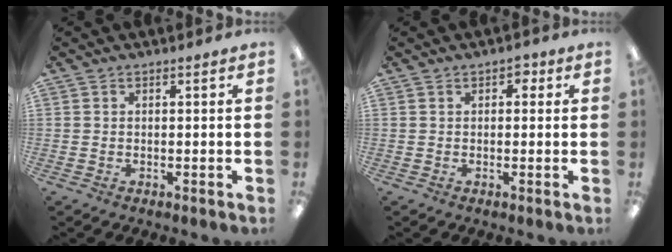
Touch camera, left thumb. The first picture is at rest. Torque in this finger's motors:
{"motor_torque": [-0.17, 0.12, -0.27, -0.29, 0.09]}